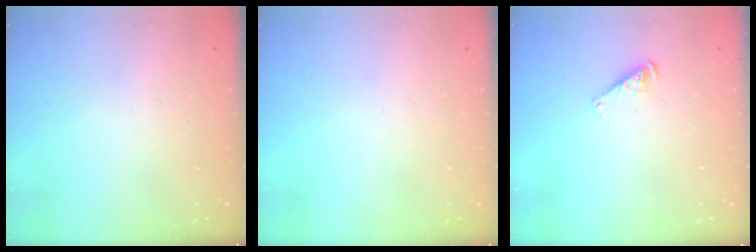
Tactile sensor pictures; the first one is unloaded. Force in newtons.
{"total": 0.0}
{"total": 3.8, "press": 3.8, "slide": 0.6}